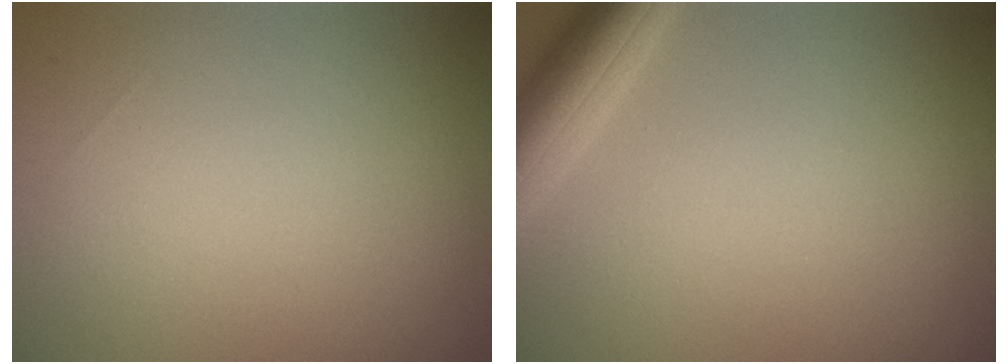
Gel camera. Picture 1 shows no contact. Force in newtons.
{"total": 4.6, "press": 4.6, "slide": 0.3}